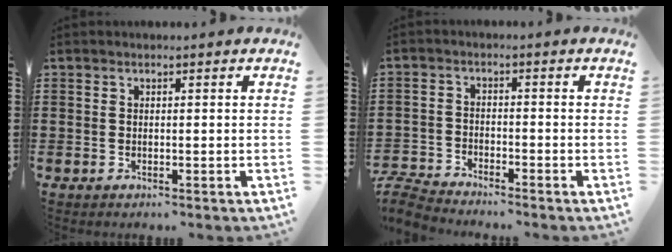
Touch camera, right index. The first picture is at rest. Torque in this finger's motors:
{"motor_torque": [-2.14, 0.00, -0.50, -0.21]}